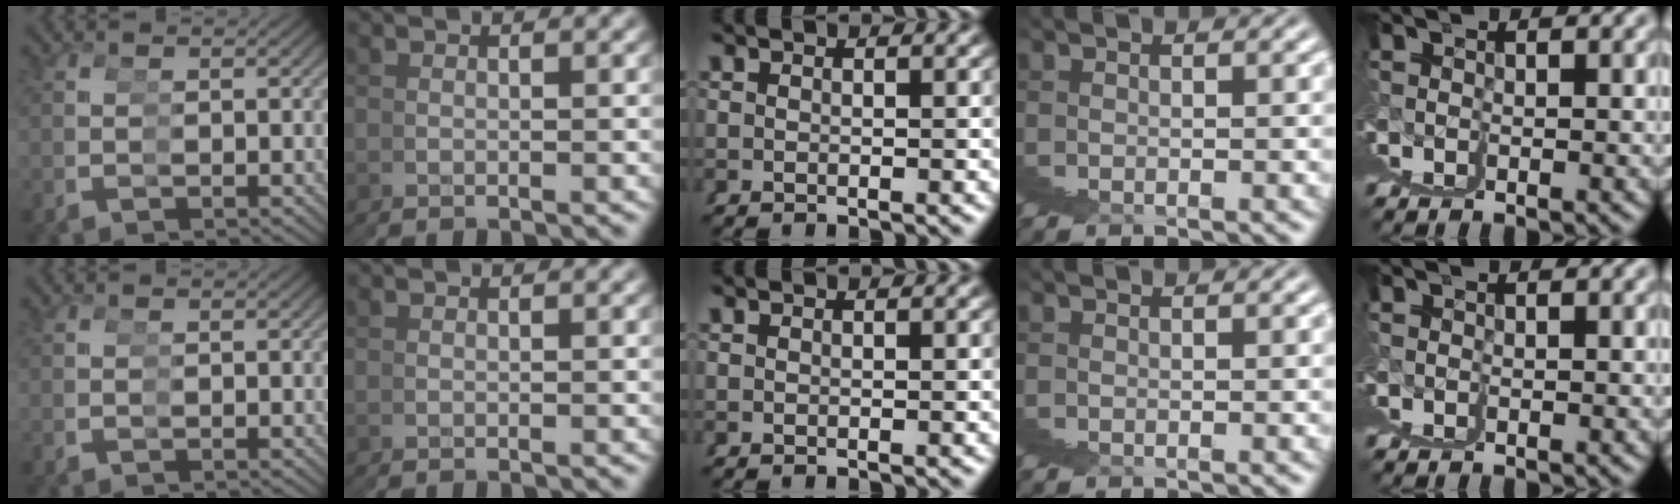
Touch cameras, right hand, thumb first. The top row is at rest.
{}